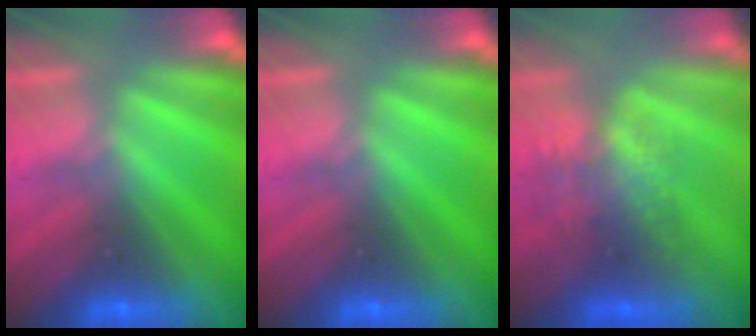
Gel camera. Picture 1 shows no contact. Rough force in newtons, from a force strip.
{"total": 0.0}
{"total": 5.8}